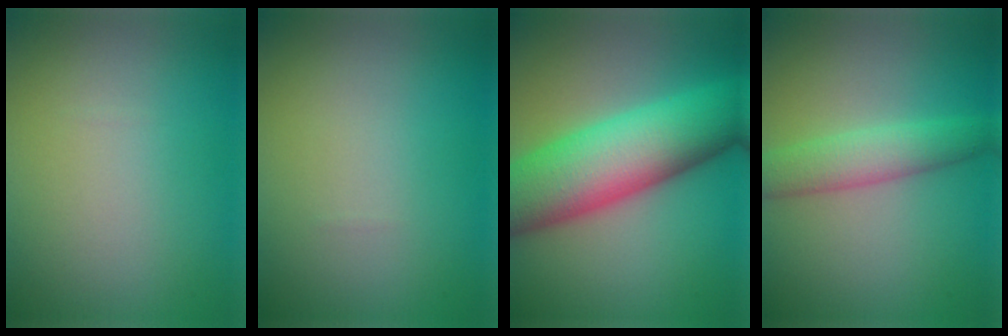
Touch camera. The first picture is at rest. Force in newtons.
{"total": 0.0}
{"total": 11.7, "press": 11.7, "slide": 0.1}
{"total": 3.6, "press": 3.6, "slide": 0.2}